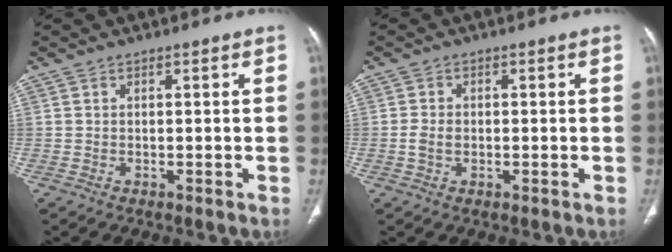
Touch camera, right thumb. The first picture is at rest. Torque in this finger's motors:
{"motor_torque": [0.61, 0.59, 0.23, 0.05, 0.01]}